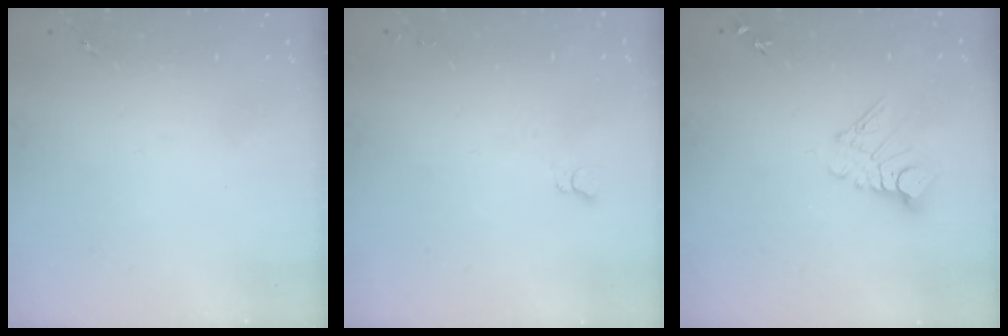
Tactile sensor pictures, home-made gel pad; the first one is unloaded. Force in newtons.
{"total": 2.7, "press": 2.7, "slide": 0.3}
{"total": 8.9, "press": 8.9, "slide": 0.8}